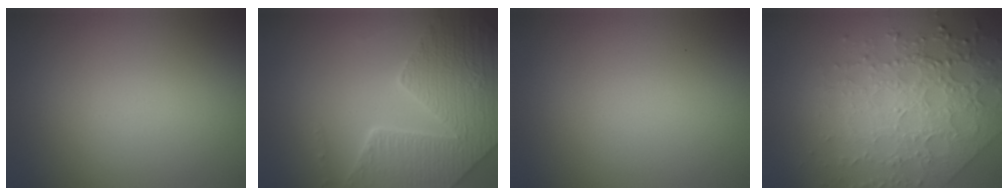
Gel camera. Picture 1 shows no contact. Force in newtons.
{"total": 8.0, "press": 5.8, "slide": 5.5}
{"total": 0.0}
{"total": 7.6, "press": 5.5, "slide": 5.3}